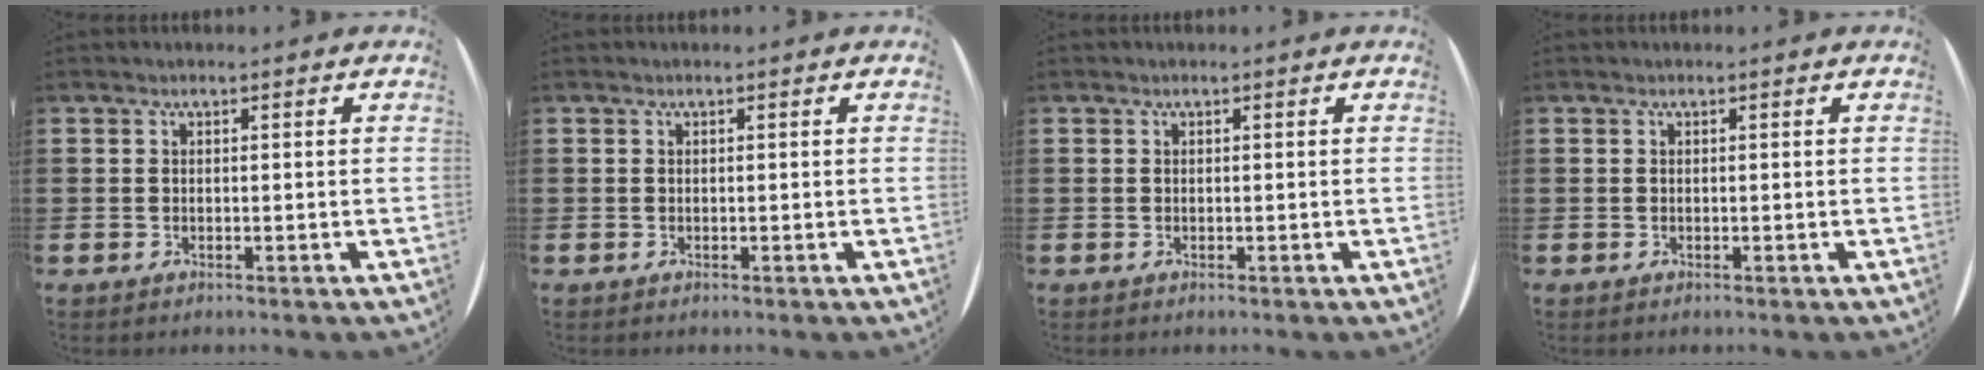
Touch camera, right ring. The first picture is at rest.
{"total": 0.0}
{"total": 0.0}
{"total": 0.0}